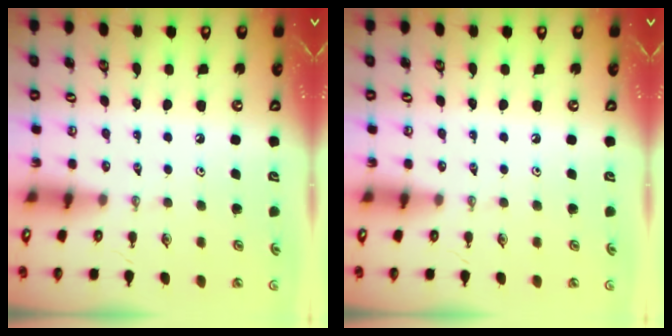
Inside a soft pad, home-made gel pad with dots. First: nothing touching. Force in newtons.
{"total": 0.0}